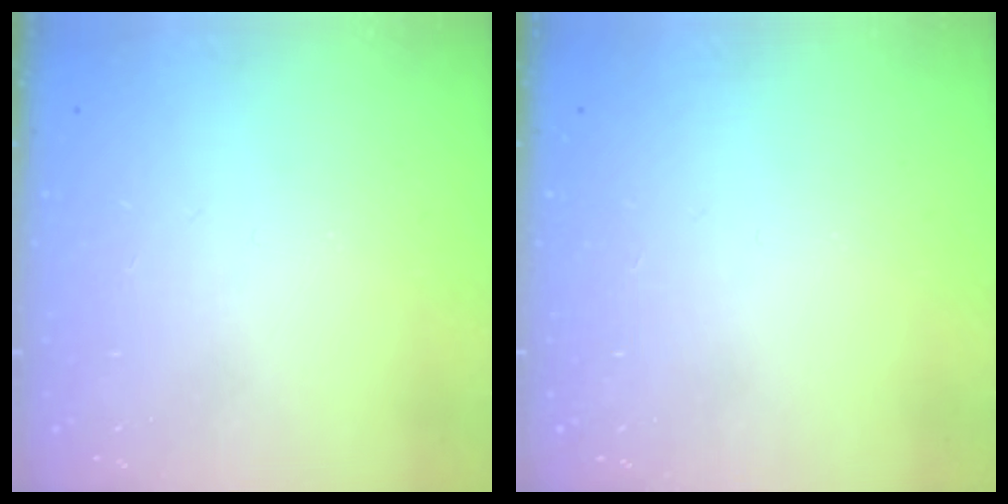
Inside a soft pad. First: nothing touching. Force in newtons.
{"total": 0.0}